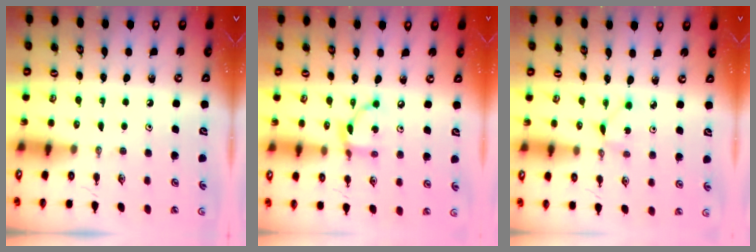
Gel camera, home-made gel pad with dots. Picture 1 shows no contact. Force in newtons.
{"total": 8.0, "press": 8.0, "slide": 0.3}
{"total": 1.7, "press": 1.7, "slide": 0.1}